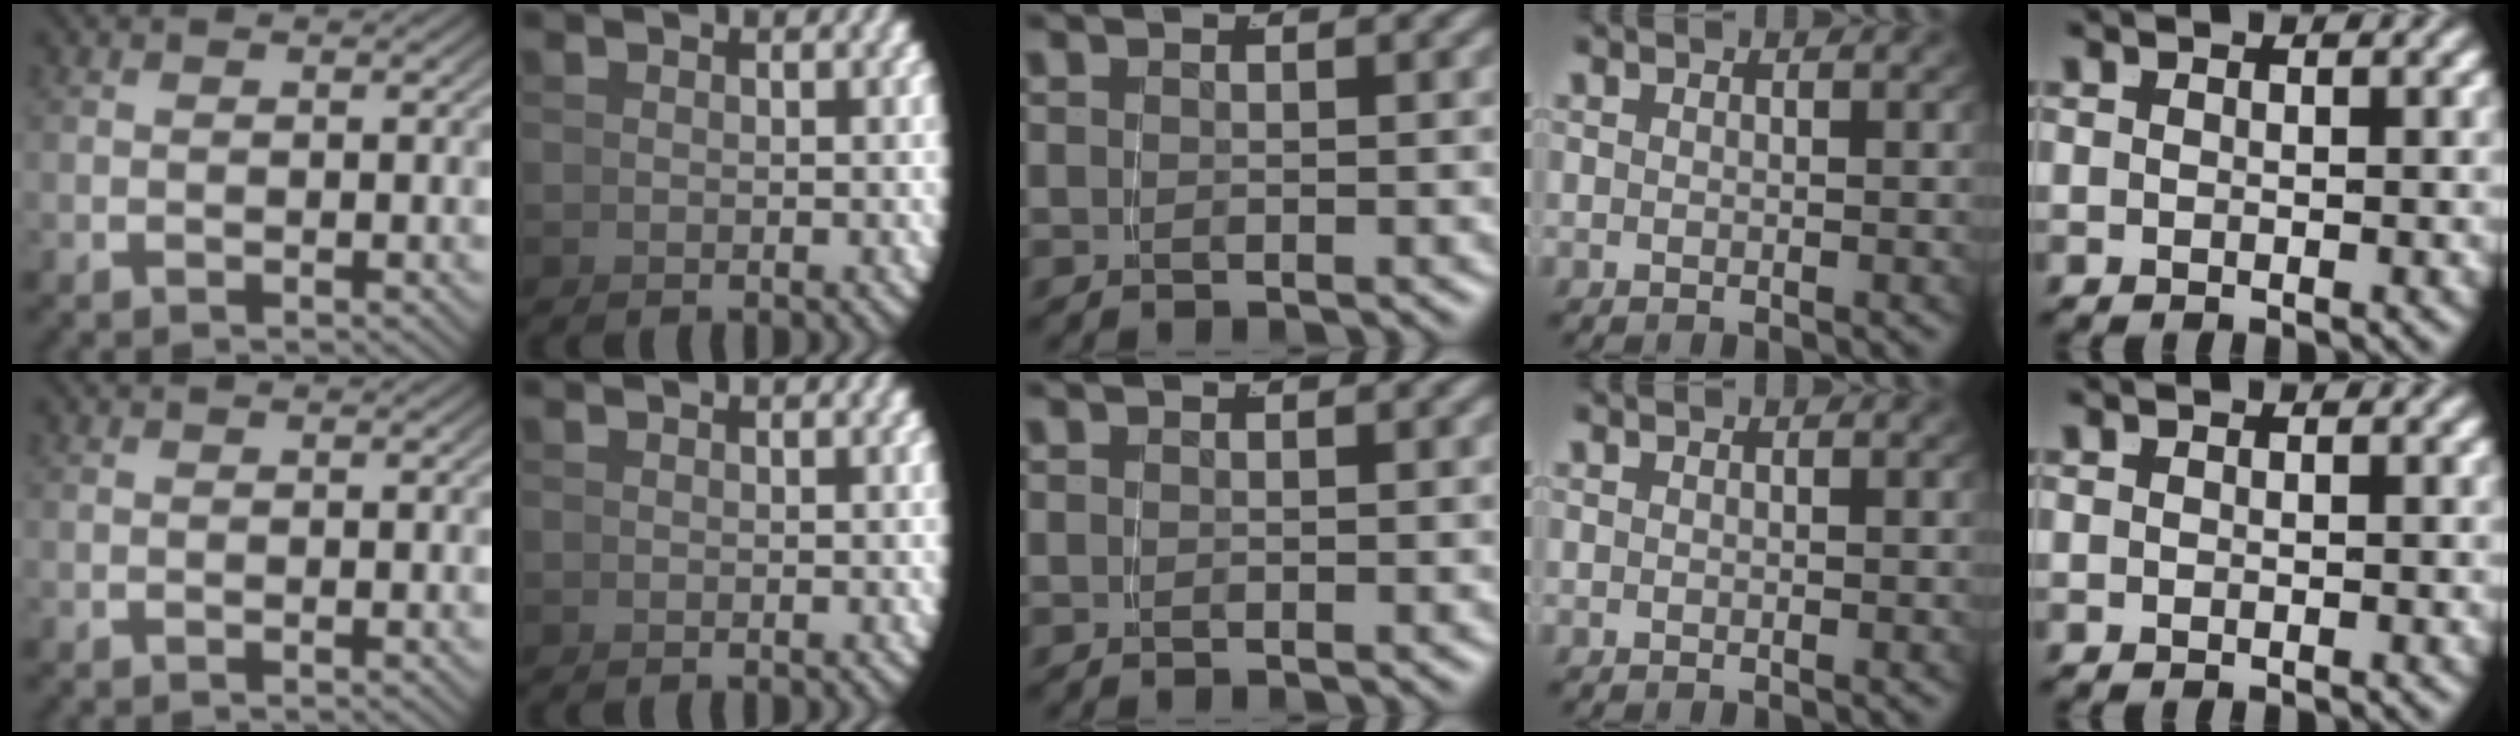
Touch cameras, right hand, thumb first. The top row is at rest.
{}